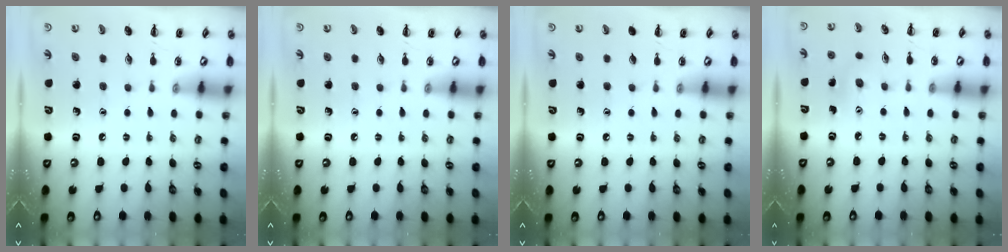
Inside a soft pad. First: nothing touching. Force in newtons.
{"total": 0.0}
{"total": 0.0}
{"total": 3.5, "press": 3.4, "slide": 0.9}